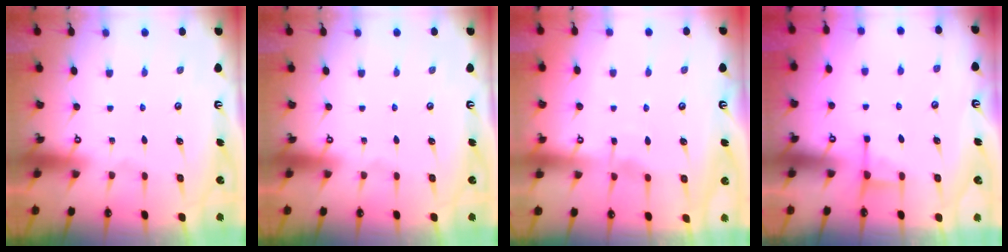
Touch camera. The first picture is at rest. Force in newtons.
{"total": 0.0}
{"total": 2.8, "press": 2.7, "slide": 0.5}
{"total": 3.6, "press": 3.5, "slide": 0.7}